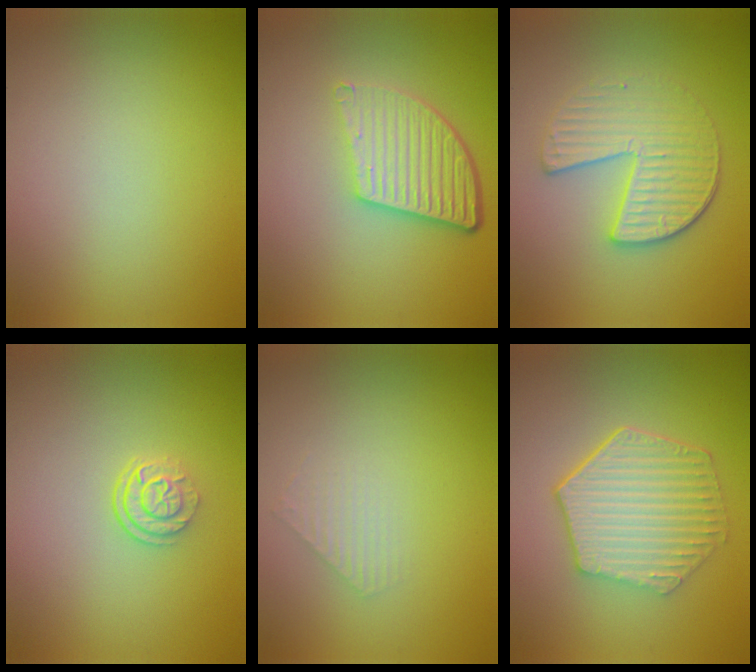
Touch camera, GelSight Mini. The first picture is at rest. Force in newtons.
{"total": 5.6, "press": 3.9, "slide": 4.0}
{"total": 4.2, "press": 3.6, "slide": 2.1}
{"total": 2.5, "press": 1.8, "slide": 1.8}
{"total": 1.3, "press": 1.3, "slide": 0.2}
{"total": 6.2, "press": 4.8, "slide": 3.9}